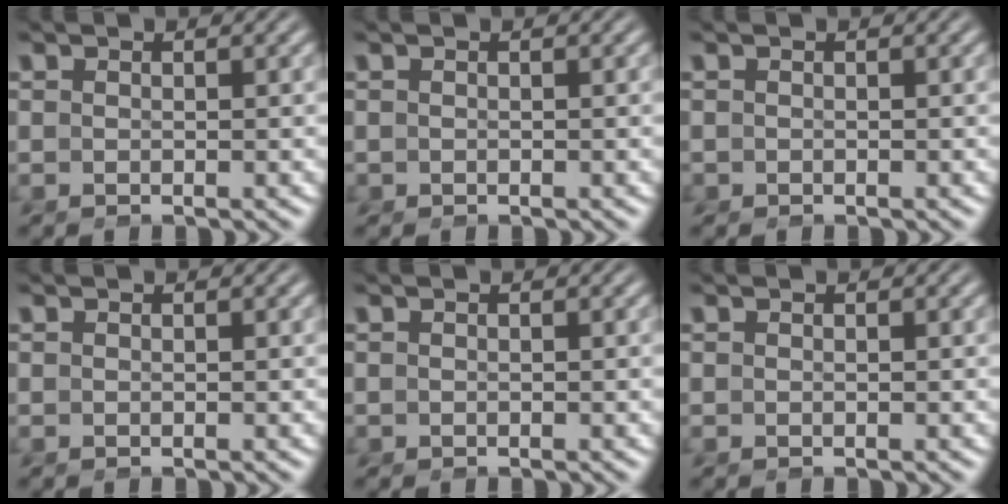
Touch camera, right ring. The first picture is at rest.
{"total": 0.9, "force": [-0.3, 0.8, 0.0], "torque": [-0.006, -0.009, -0.004]}
{"total": 1.0, "force": [-0.5, 0.9, 0.0], "torque": [-0.007, -0.010, -0.007]}
{"total": 0.0}
{"total": 0.6, "force": [-0.2, 0.5, 0.0], "torque": [-0.004, -0.008, -0.003]}
{"total": 0.0}